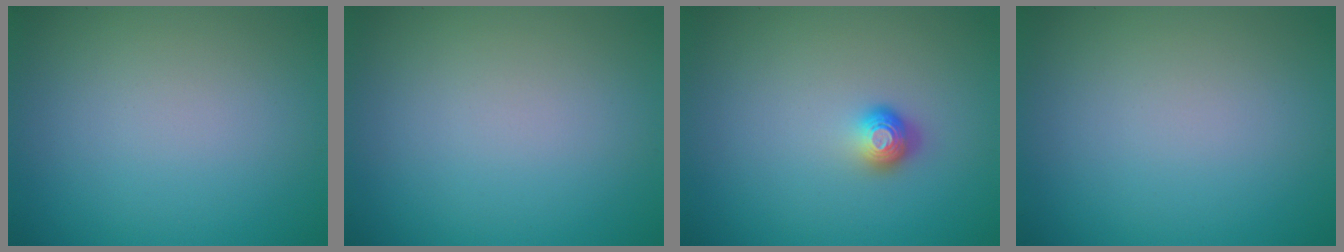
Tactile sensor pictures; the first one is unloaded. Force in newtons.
{"total": 0.0}
{"total": 1.8, "press": 1.2, "slide": 1.2}
{"total": 0.0}